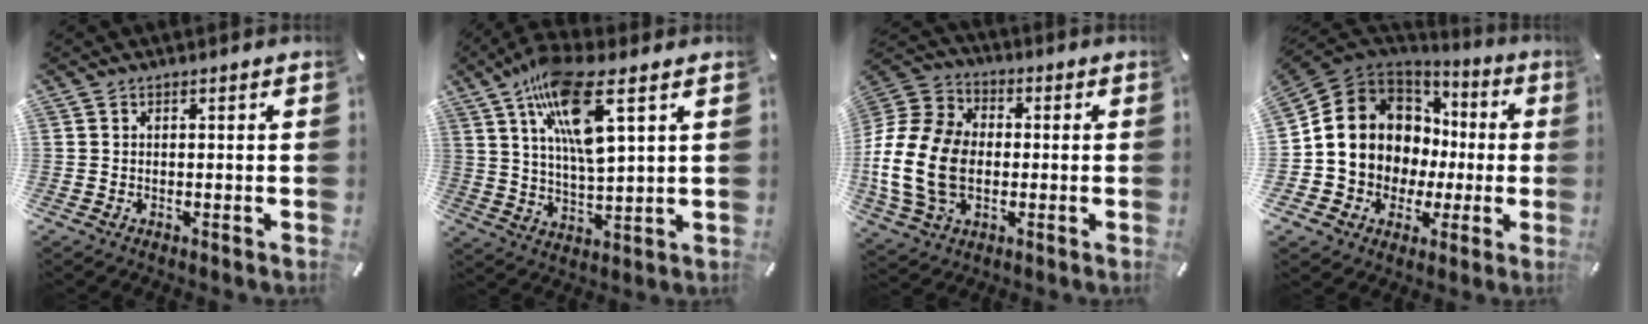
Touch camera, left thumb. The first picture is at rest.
{"total": 15.0, "force": [8.0, 3.9, 12.0], "torque": [-0.242, -0.023, 0.132]}
{"total": 18.4, "force": [-2.8, 13.7, 11.9], "torque": [-0.266, 0.022, -0.052]}
{"total": 12.9, "force": [1.8, 12.0, 4.5], "torque": [-0.093, -0.034, 0.046]}